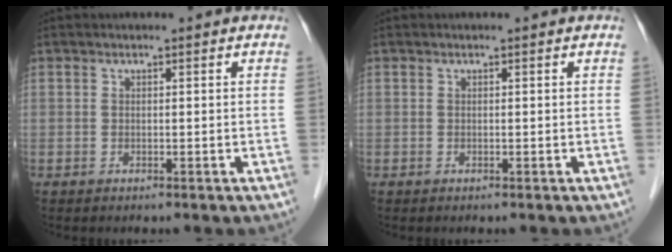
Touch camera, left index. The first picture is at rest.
{"total": 0.0}